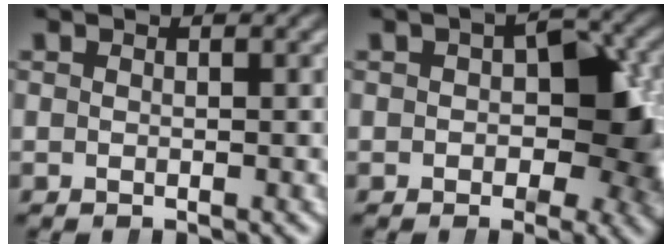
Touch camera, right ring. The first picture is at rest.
{"total": 7.3, "force": [-0.8, 4.6, 5.6], "torque": [-0.062, -0.006, -0.010]}